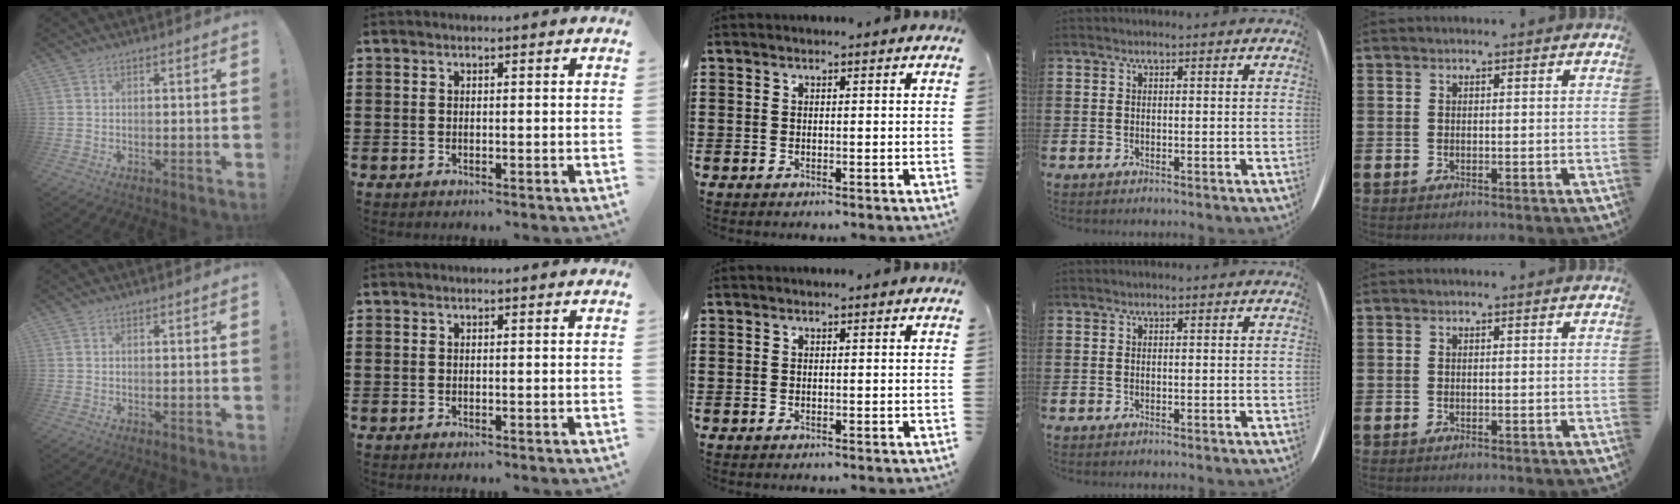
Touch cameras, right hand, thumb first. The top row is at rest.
{}